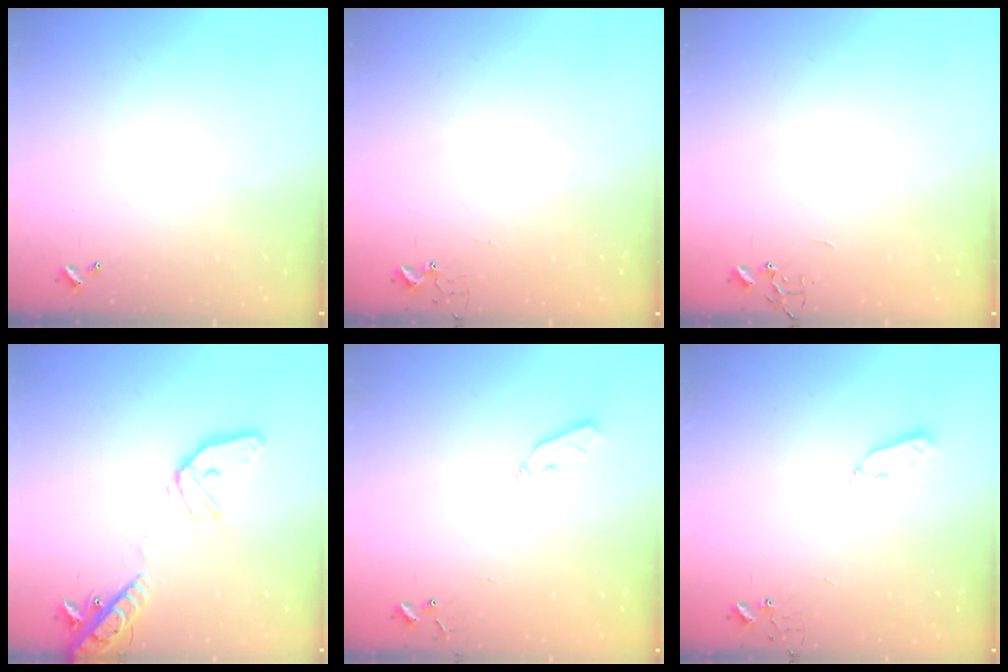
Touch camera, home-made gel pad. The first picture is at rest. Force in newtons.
{"total": 2.9, "press": 2.9, "slide": 0.3}
{"total": 0.0}
{"total": 17.4, "press": 17.1, "slide": 3.1}
{"total": 3.8, "press": 3.7, "slide": 0.7}
{"total": 3.9, "press": 3.8, "slide": 0.6}